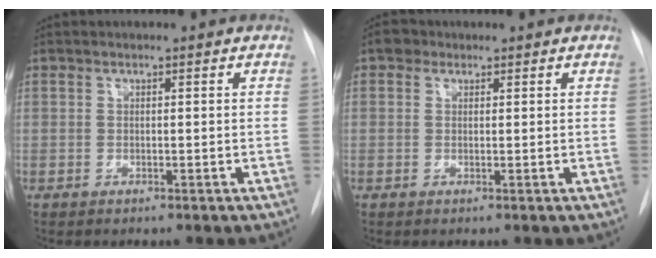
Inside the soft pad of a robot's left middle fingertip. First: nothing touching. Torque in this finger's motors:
{"motor_torque": [0.00, -0.01, 0.00, 0.00]}